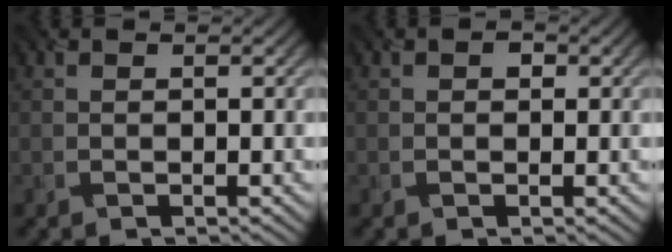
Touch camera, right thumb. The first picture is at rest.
{"total": 0.8, "force": [0.0, 0.8, 0.1], "torque": [0.000, -0.004, -0.001]}